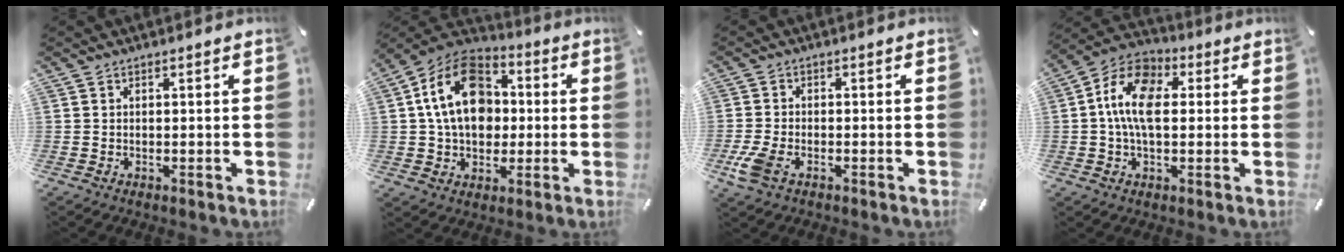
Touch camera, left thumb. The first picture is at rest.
{"total": 17.9, "force": [1.3, 13.9, 11.3], "torque": [-0.221, 0.013, 0.021]}
{"total": 5.1, "force": [-2.5, 2.5, 3.6], "torque": [-0.102, -0.009, -0.051]}
{"total": 12.8, "force": [1.1, 8.2, 9.7], "torque": [-0.195, 0.008, 0.018]}